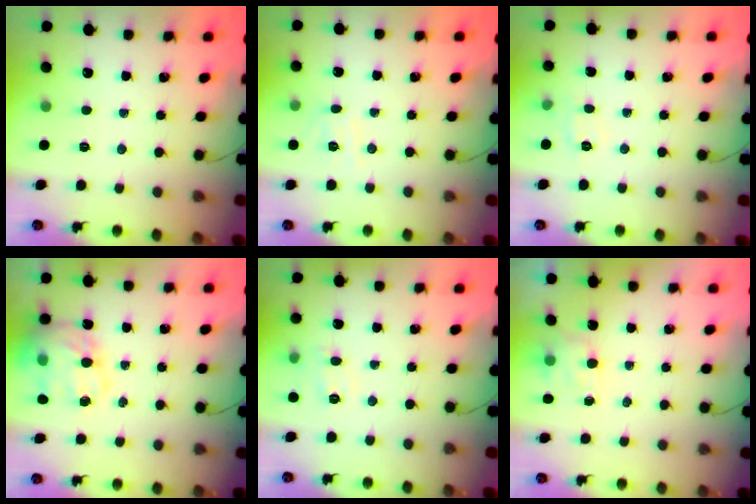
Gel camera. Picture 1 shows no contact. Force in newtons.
{"total": 4.7, "press": 4.4, "slide": 1.5}
{"total": 6.6, "press": 6.4, "slide": 1.7}
{"total": 19.9, "press": 19.4, "slide": 4.2}
{"total": 7.2, "press": 7.1, "slide": 1.4}
{"total": 4.1, "press": 4.0, "slide": 1.2}